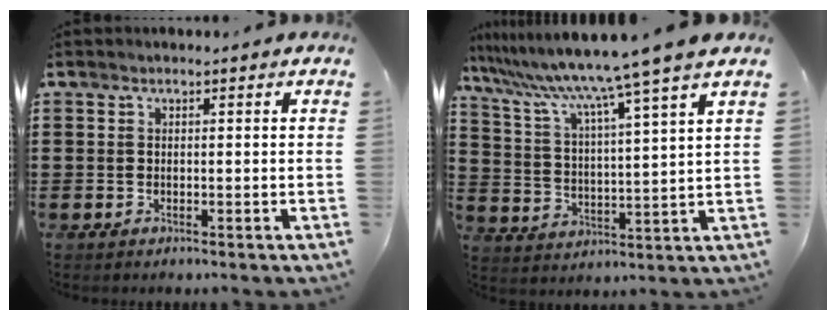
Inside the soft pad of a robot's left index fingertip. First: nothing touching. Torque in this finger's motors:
{"motor_torque": [0.78, 0.83, 0.04, 0.01]}